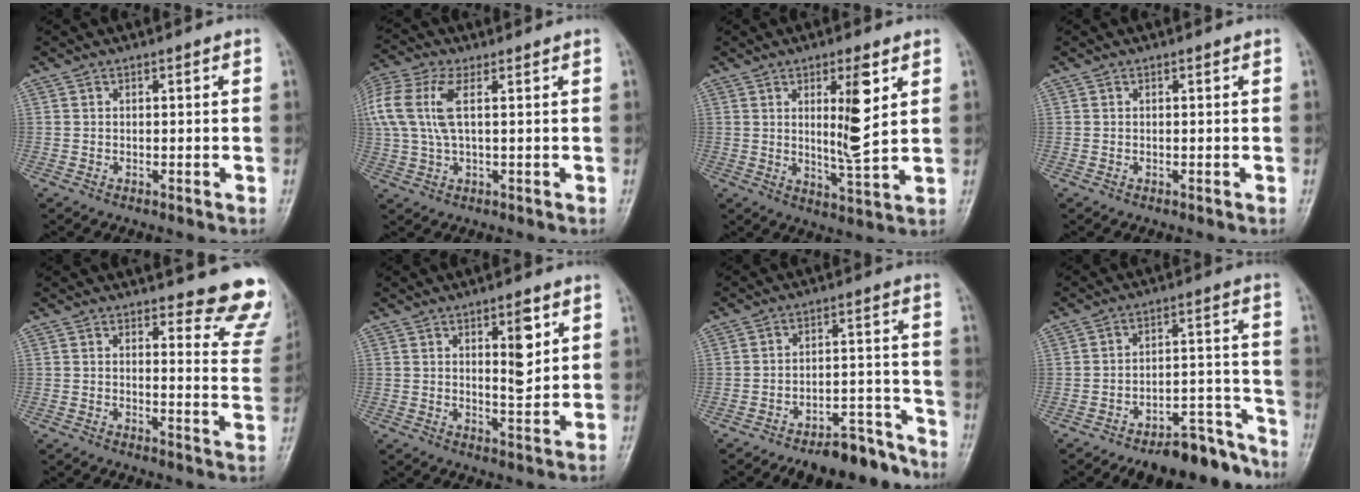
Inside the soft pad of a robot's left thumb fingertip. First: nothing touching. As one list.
[{"total": 10.0, "force": [2.7, 4.1, 8.7], "torque": [-0.233, 0.022, 0.057]}, {"total": 8.9, "force": [2.9, 1.6, 8.3], "torque": [-0.132, -0.029, 0.053]}, {"total": 0.0}, {"total": 11.6, "force": [10.5, 3.0, 3.9], "torque": [0.001, -0.093, 0.093]}, {"total": 6.2, "force": [2.4, 2.2, 5.3], "torque": [-0.067, -0.019, 0.039]}, {"total": 10.3, "force": [-8.3, 4.1, 4.4], "torque": [-0.035, 0.070, -0.127]}, {"total": 12.0, "force": [-10.0, 4.6, 4.9], "torque": [-0.028, 0.089, -0.149]}]